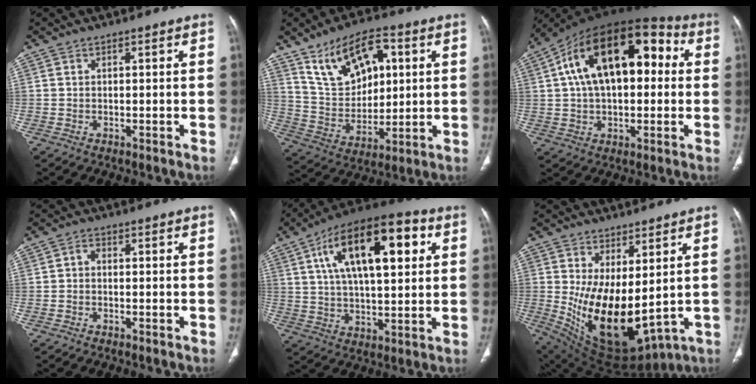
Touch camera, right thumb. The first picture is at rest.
{"total": 15.5, "force": [6.4, 9.2, 10.6], "torque": [-0.144, -0.018, 0.130]}
{"total": 22.5, "force": [4.4, 12.5, 18.1], "torque": [-0.282, 0.042, 0.061]}
{"total": 1.1, "force": [-0.3, 0.8, 0.8], "torque": [-0.010, 0.006, -0.011]}
{"total": 21.8, "force": [7.3, 9.3, 18.3], "torque": [-0.286, 0.008, 0.113]}
{"total": 16.8, "force": [1.0, 8.4, 14.6], "torque": [-0.244, -0.038, 0.053]}